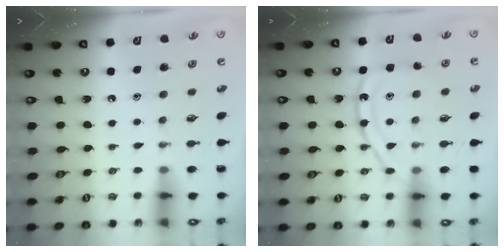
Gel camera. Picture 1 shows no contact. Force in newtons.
{"total": 14.0, "press": 13.9, "slide": 1.4}